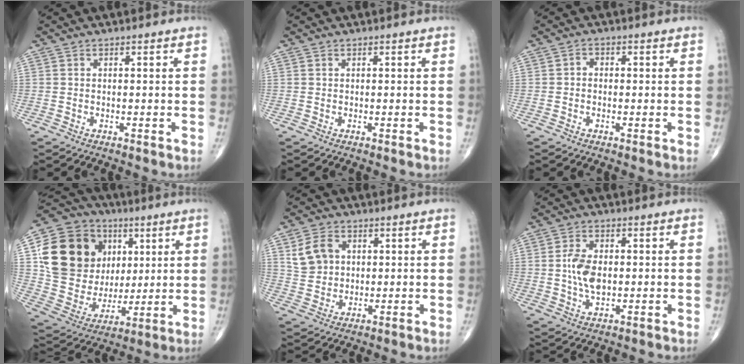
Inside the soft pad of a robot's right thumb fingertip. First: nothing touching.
{"total": 0.0}
{"total": 1.6, "force": [0.0, 1.4, 0.9], "torque": [-0.006, 0.010, -0.003]}
{"total": 23.6, "force": [6.2, 19.1, 12.4], "torque": [-0.202, 0.020, 0.133]}
{"total": 7.2, "force": [2.4, 5.7, 3.8], "torque": [-0.052, -0.003, 0.049]}
{"total": 6.8, "force": [0.3, 4.0, 5.5], "torque": [-0.103, -0.002, 0.007]}